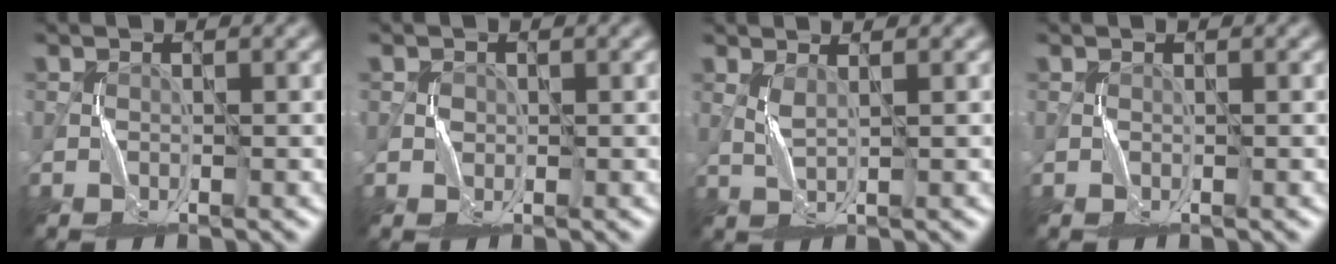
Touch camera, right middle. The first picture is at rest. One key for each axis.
{"total": 0.6, "fx": 0.2, "fy": 0.6, "fz": -0.1, "tx": 0.004, "ty": -0.002, "tz": 0.002}
{"total": 1.0, "fx": 0.8, "fy": -0.2, "fz": 0.6, "tx": -0.022, "ty": -0.001, "tz": 0.019}
{"total": 0.0}